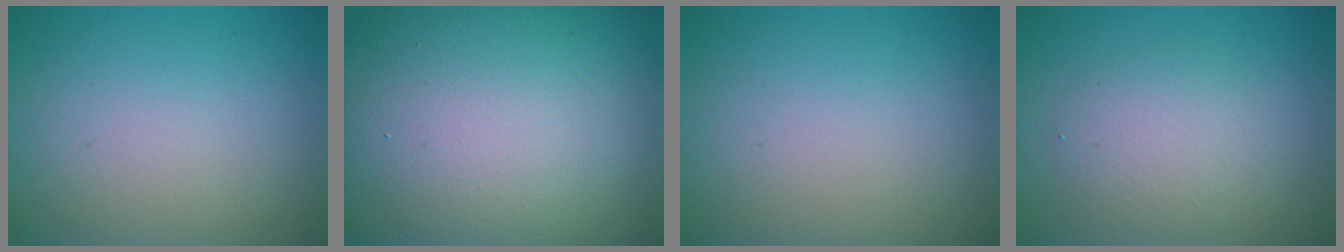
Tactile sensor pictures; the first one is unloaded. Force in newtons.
{"total": 22.2, "press": 22.2, "slide": 1.0}
{"total": 0.0}
{"total": 2.9, "press": 2.8, "slide": 0.3}